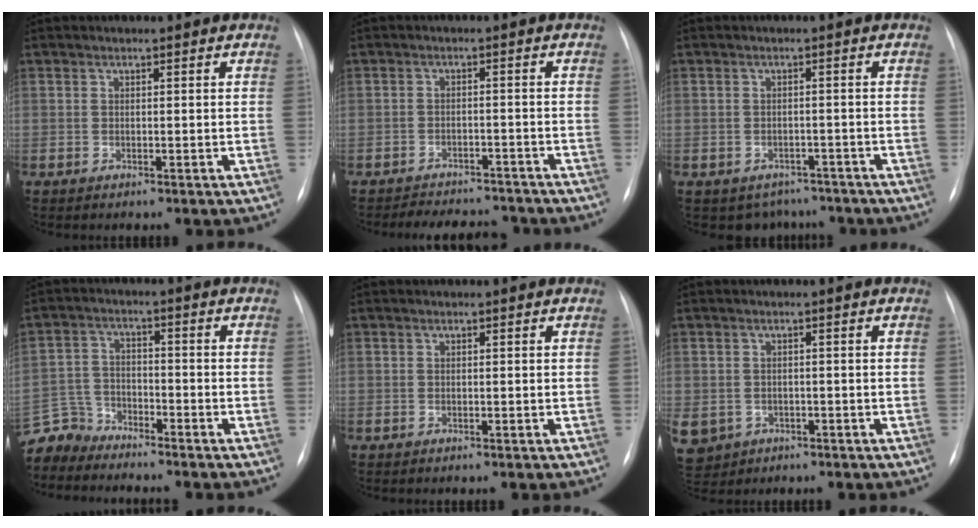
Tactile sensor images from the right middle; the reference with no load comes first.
{"total": 9.3, "force": [-8.6, 2.6, 2.3], "torque": [-0.040, 0.003, -0.108]}
{"total": 4.8, "force": [-3.9, 2.9, 0.3], "torque": [0.002, 0.010, -0.047]}
{"total": 6.1, "force": [-5.8, 1.3, -1.1], "torque": [0.015, 0.002, -0.119]}
{"total": 0.0}
{"total": 11.3, "force": [-4.6, 9.6, 3.9], "torque": [-0.133, -0.003, -0.055]}